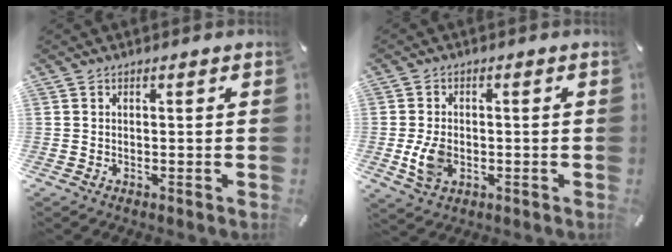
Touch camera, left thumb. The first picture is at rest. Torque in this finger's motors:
{"motor_torque": [0.96, 1.10, 0.49, 0.17, 0.06]}